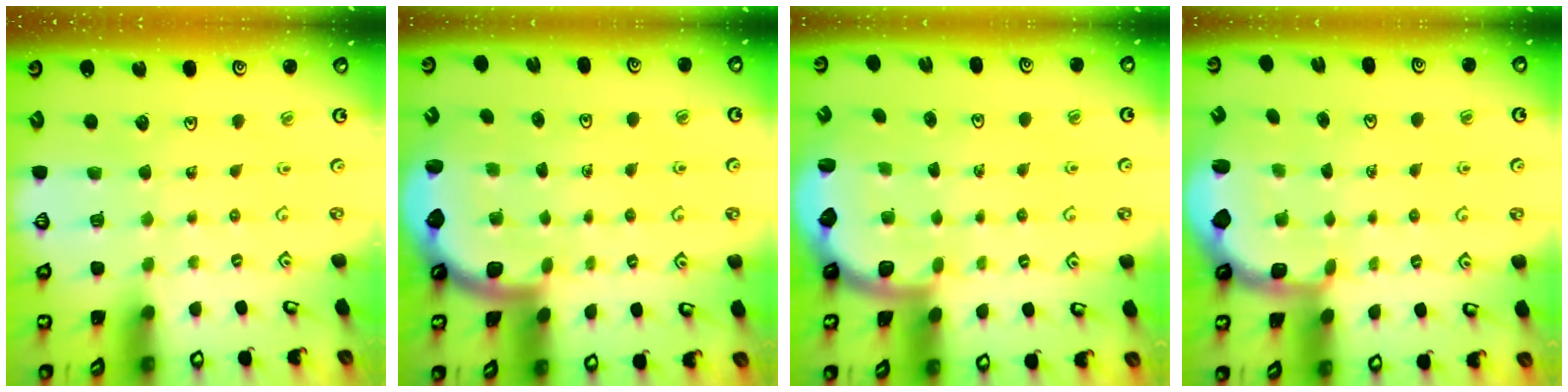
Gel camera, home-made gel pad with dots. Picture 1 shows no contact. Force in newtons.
{"total": 1.8, "press": 1.8, "slide": 0.3}
{"total": 2.2, "press": 2.1, "slide": 0.7}
{"total": 2.3, "press": 1.2, "slide": 1.9}